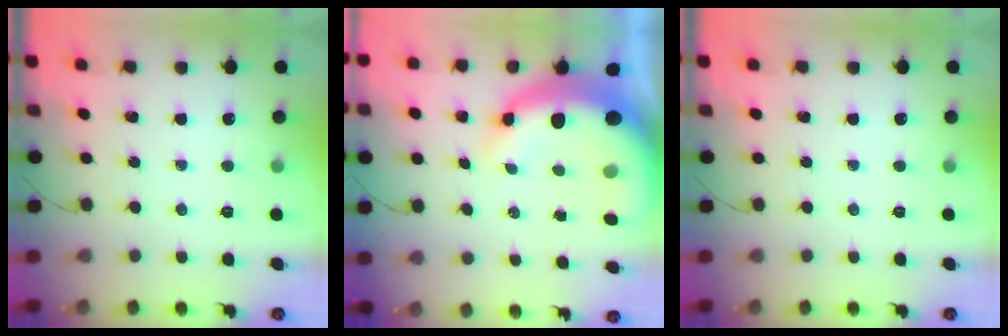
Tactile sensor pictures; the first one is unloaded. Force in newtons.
{"total": 14.2, "press": 13.8, "slide": 3.2}
{"total": 0.0}